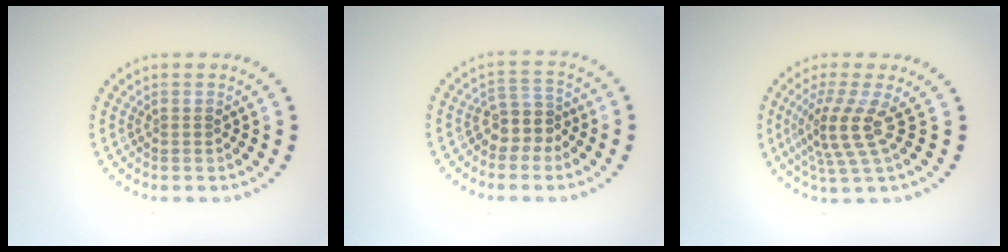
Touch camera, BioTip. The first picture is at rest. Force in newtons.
{"total": 2.6, "press": 2.1, "slide": 1.6}
{"total": 3.6, "press": 2.6, "slide": 2.5}